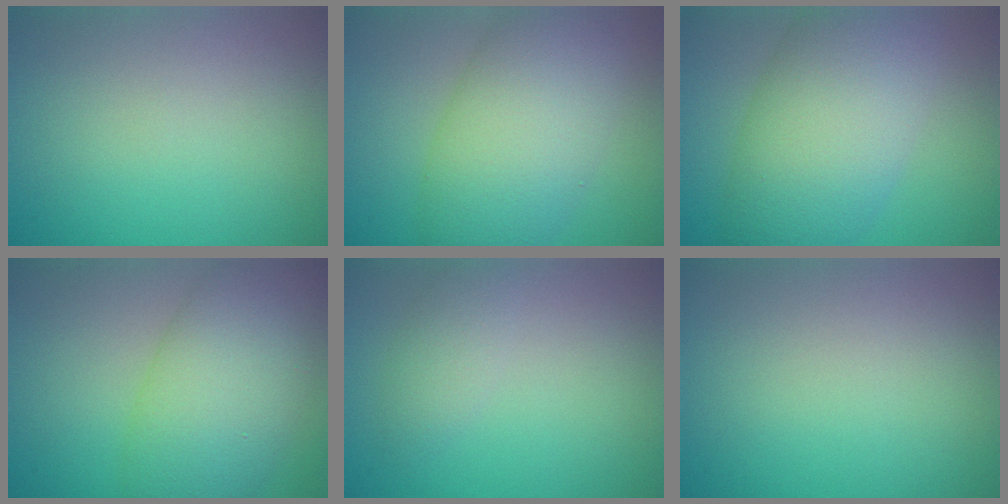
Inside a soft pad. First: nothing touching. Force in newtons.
{"total": 9.1, "press": 9.1, "slide": 0.2}
{"total": 9.9, "press": 9.9, "slide": 0.5}
{"total": 8.1, "press": 8.1, "slide": 0.2}
{"total": 2.0, "press": 2.0, "slide": 0.0}
{"total": 0.0}